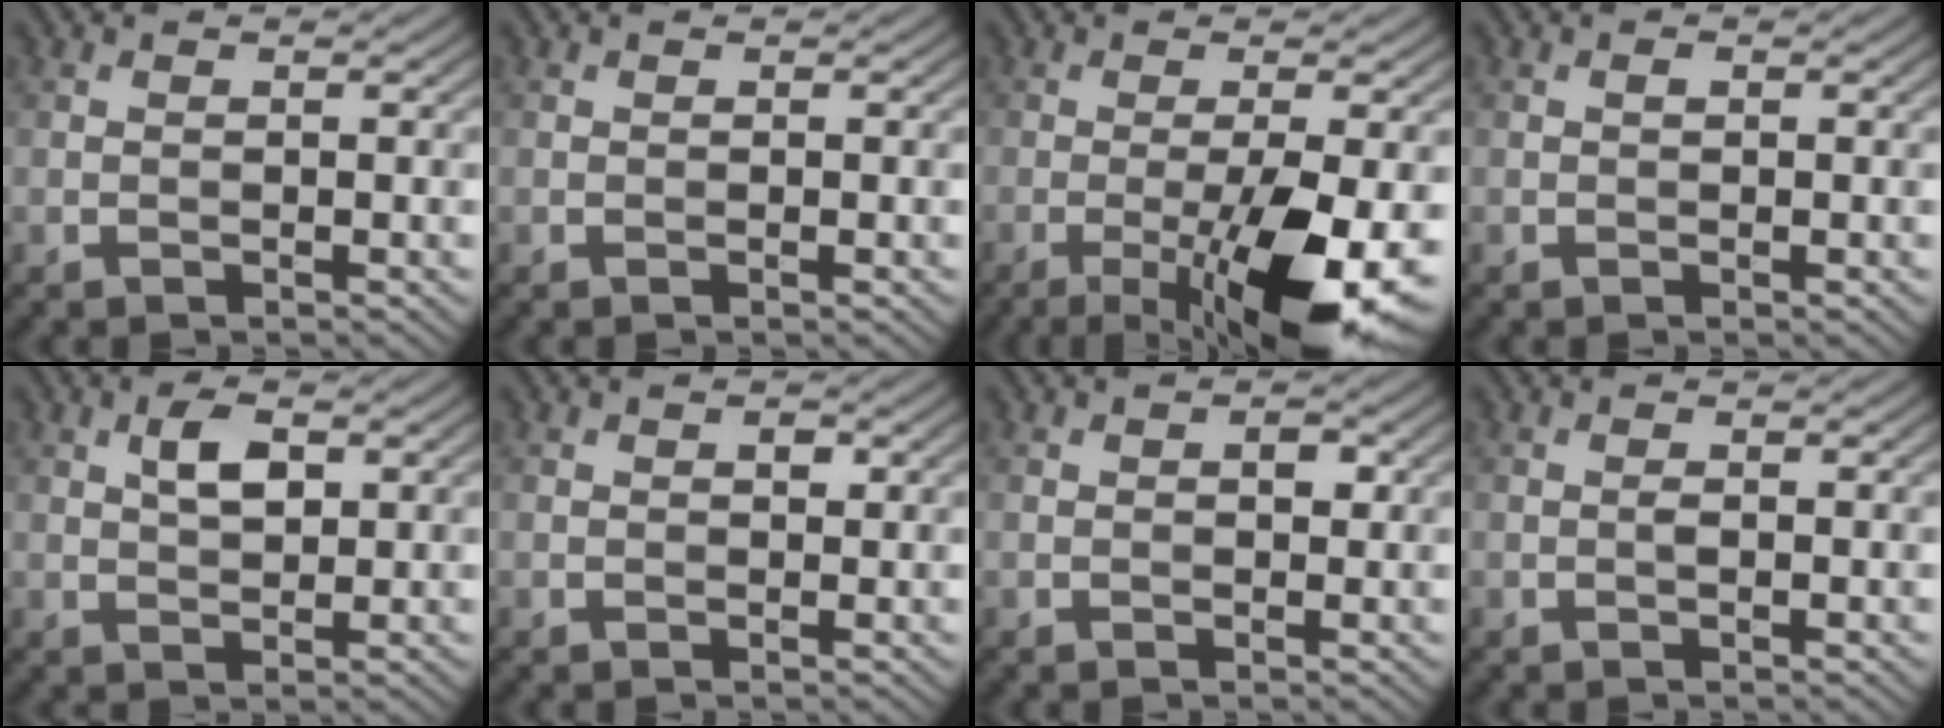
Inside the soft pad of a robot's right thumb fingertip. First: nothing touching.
{"total": 0.0}
{"total": 11.5, "force": [-4.0, 2.3, 10.5], "torque": [-0.168, -0.008, -0.055]}
{"total": 0.6, "force": [0.1, 0.2, 0.5], "torque": [-0.009, 0.000, 0.001]}
{"total": 3.4, "force": [1.1, 1.6, 2.8], "torque": [-0.055, 0.004, 0.020]}
{"total": 0.9, "force": [0.3, 0.5, 0.6], "torque": [-0.005, -0.003, 0.004]}
{"total": 1.2, "force": [0.2, 0.7, 0.9], "torque": [-0.010, -0.001, 0.001]}
{"total": 0.6, "force": [-0.1, 0.1, 0.5], "torque": [-0.013, 0.001, -0.002]}